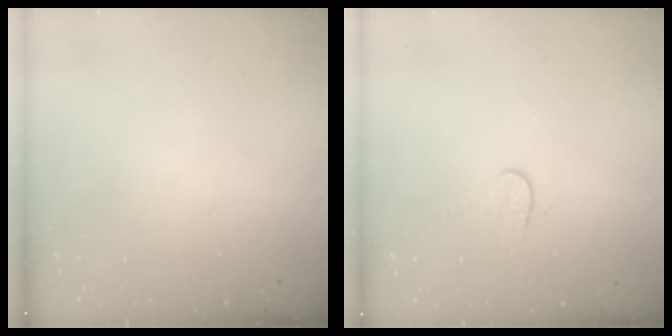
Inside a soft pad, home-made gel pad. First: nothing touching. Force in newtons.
{"total": 4.0, "press": 4.0, "slide": 0.4}